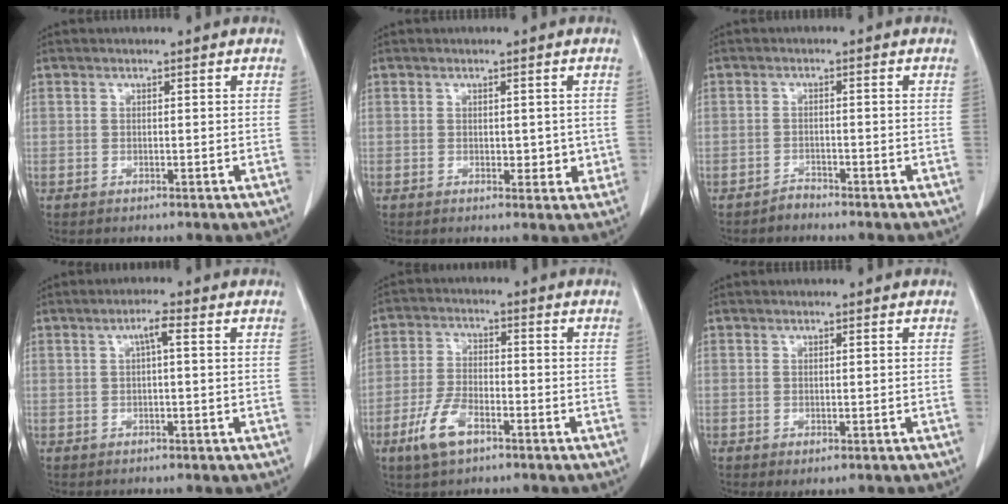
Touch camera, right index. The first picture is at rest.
{"total": 2.7, "force": [0.0, 1.8, 2.0], "torque": [-0.016, -0.002, 0.002]}
{"total": 1.3, "force": [-1.3, 0.1, -0.1], "torque": [0.006, -0.001, -0.023]}
{"total": 2.2, "force": [0.4, 0.2, 2.2], "torque": [-0.039, 0.005, 0.007]}
{"total": 7.3, "force": [-4.1, 3.0, 5.3], "torque": [-0.119, -0.003, -0.078]}
{"total": 1.6, "force": [-0.9, 0.5, 1.3], "torque": [-0.013, -0.005, -0.008]}